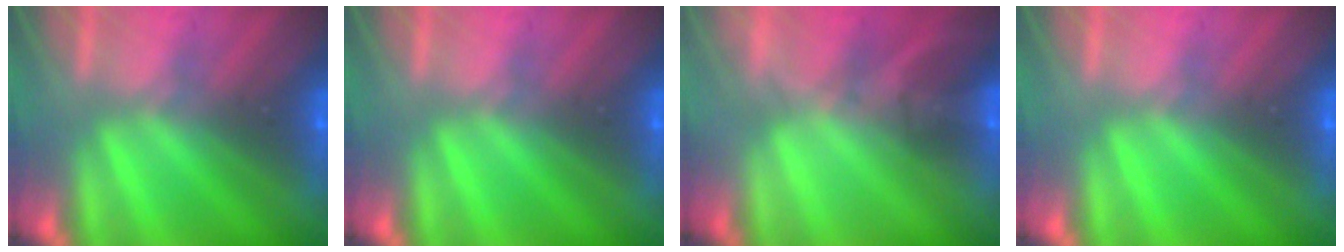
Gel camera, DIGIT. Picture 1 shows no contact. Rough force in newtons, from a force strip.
{"total": 0.0}
{"total": 1.7}
{"total": 0.0}